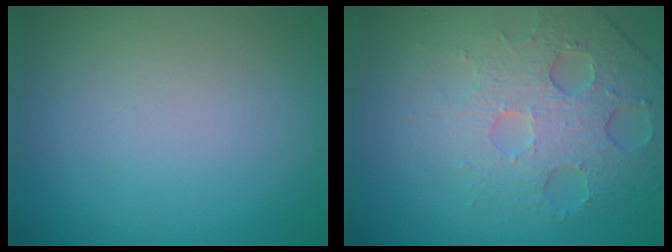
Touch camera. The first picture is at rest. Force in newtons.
{"total": 5.8, "press": 4.5, "slide": 3.7}